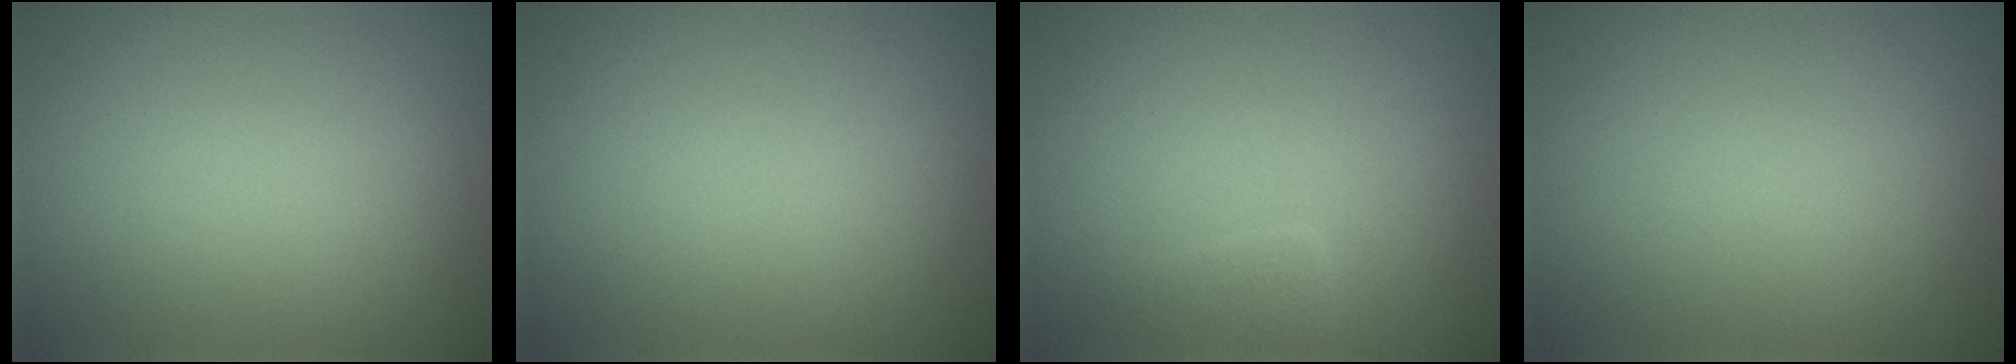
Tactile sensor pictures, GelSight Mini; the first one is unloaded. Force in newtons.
{"total": 0.0}
{"total": 1.3, "press": 1.3, "slide": 0.1}
{"total": 0.0}